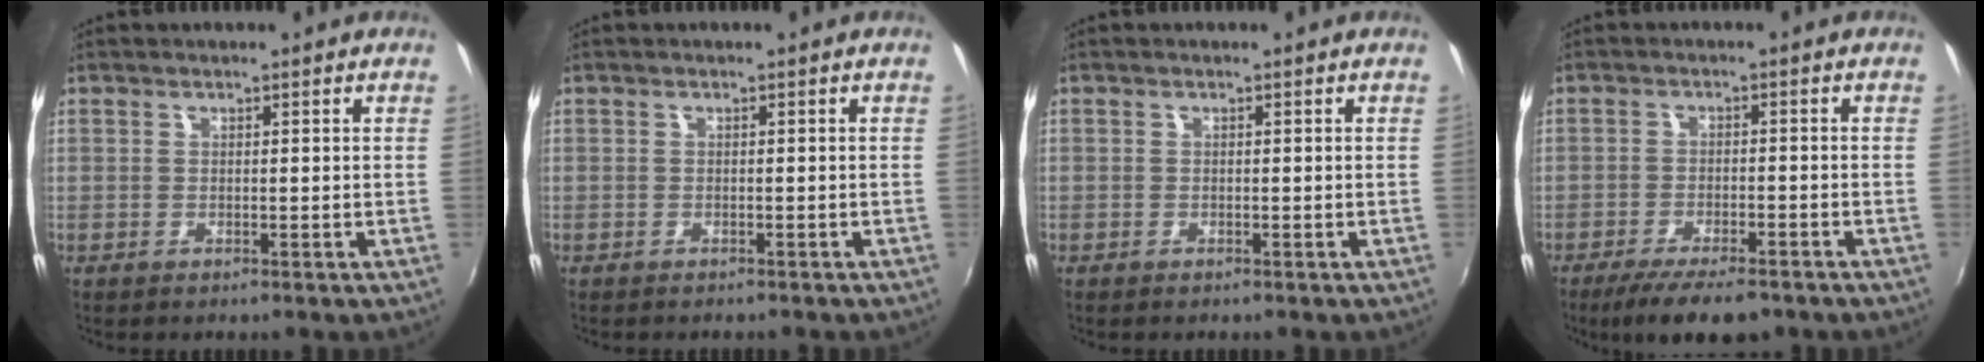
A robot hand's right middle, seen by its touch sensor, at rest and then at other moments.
{"total": 1.2, "force": [-1.1, 0.4, 0.3], "torque": [-0.009, -0.006, -0.016]}
{"total": 0.5, "force": [-0.3, 0.4, 0.0], "torque": [-0.002, 0.002, -0.005]}
{"total": 10.0, "force": [-7.8, 2.7, 5.6], "torque": [-0.123, -0.026, -0.127]}